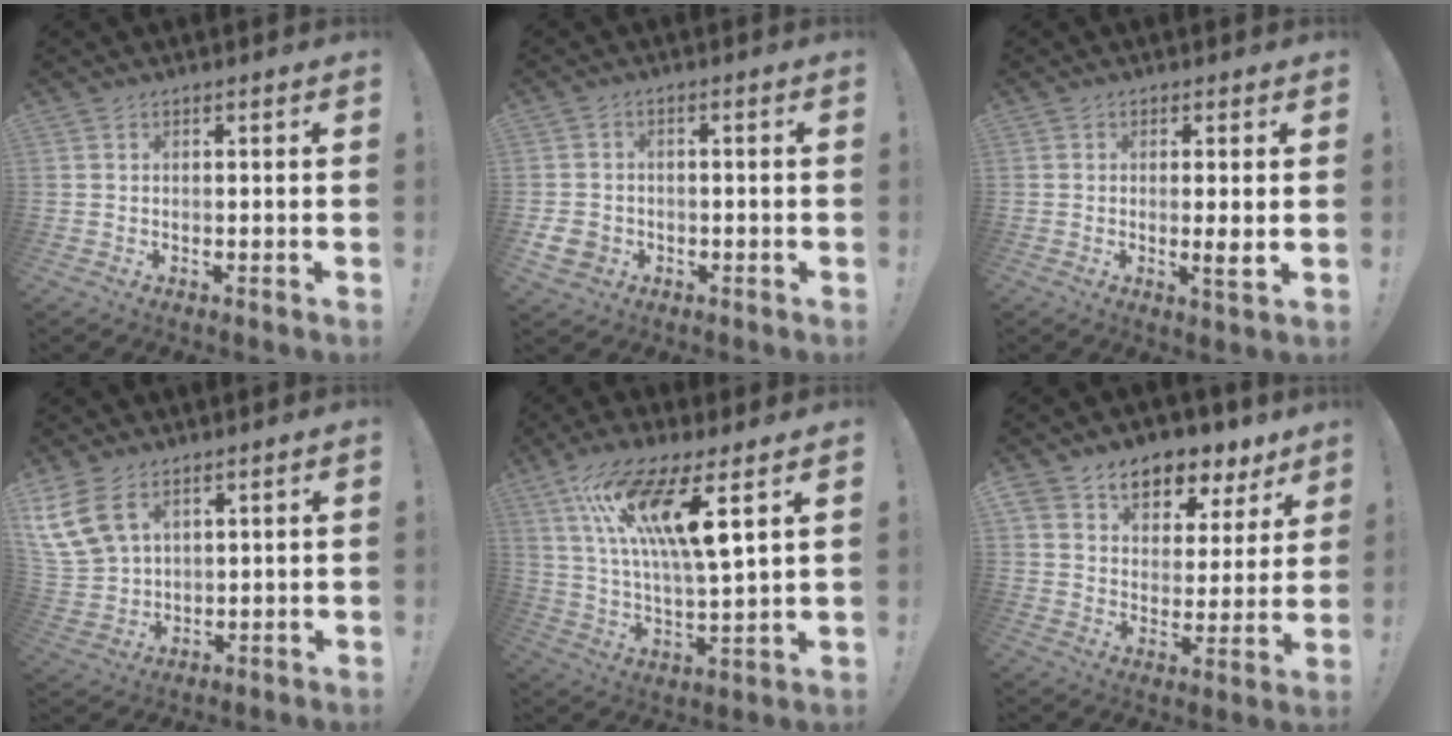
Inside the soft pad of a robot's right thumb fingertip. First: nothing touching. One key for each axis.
{"total": 5.3, "fx": -1.9, "fy": 4.6, "fz": 2.0, "tx": -0.055, "ty": 0.008, "tz": -0.033}
{"total": 4.1, "fx": -0.1, "fy": -0.3, "fz": 4.1, "tx": -0.060, "ty": -0.013, "tz": -0.003}
{"total": 12.1, "fx": 6.6, "fy": 7.8, "fz": 6.5, "tx": -0.143, "ty": -0.024, "tz": 0.132}
{"total": 17.2, "fx": 8.9, "fy": 3.4, "fz": 14.3, "tx": -0.269, "ty": -0.039, "tz": 0.135}
{"total": 9.1, "fx": 6.3, "fy": 5.7, "fz": 3.4, "tx": -0.041, "ty": -0.052, "tz": 0.112}